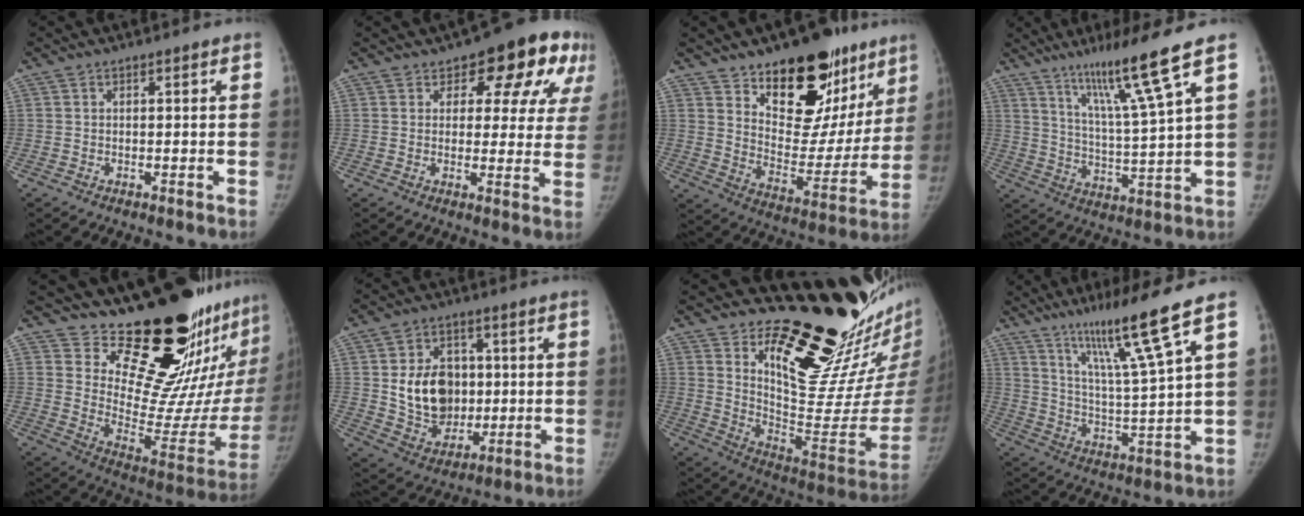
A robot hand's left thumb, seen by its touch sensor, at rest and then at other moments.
{"total": 13.5, "force": [7.6, 7.4, 8.4], "torque": [-0.043, -0.029, 0.081]}
{"total": 24.1, "force": [15.4, 13.0, 13.4], "torque": [-0.134, -0.081, 0.234]}
{"total": 12.9, "force": [8.2, -1.4, 9.8], "torque": [-0.165, -0.056, 0.146]}
{"total": 24.1, "force": [19.1, 7.5, 12.7], "torque": [-0.136, -0.183, 0.275]}
{"total": 13.9, "force": [1.2, 10.9, 8.5], "torque": [-0.095, -0.011, 0.035]}
{"total": 25.9, "force": [19.7, 7.7, 15.0], "torque": [-0.168, -0.179, 0.292]}
{"total": 13.7, "force": [9.0, -1.2, 10.2], "torque": [-0.172, -0.061, 0.159]}